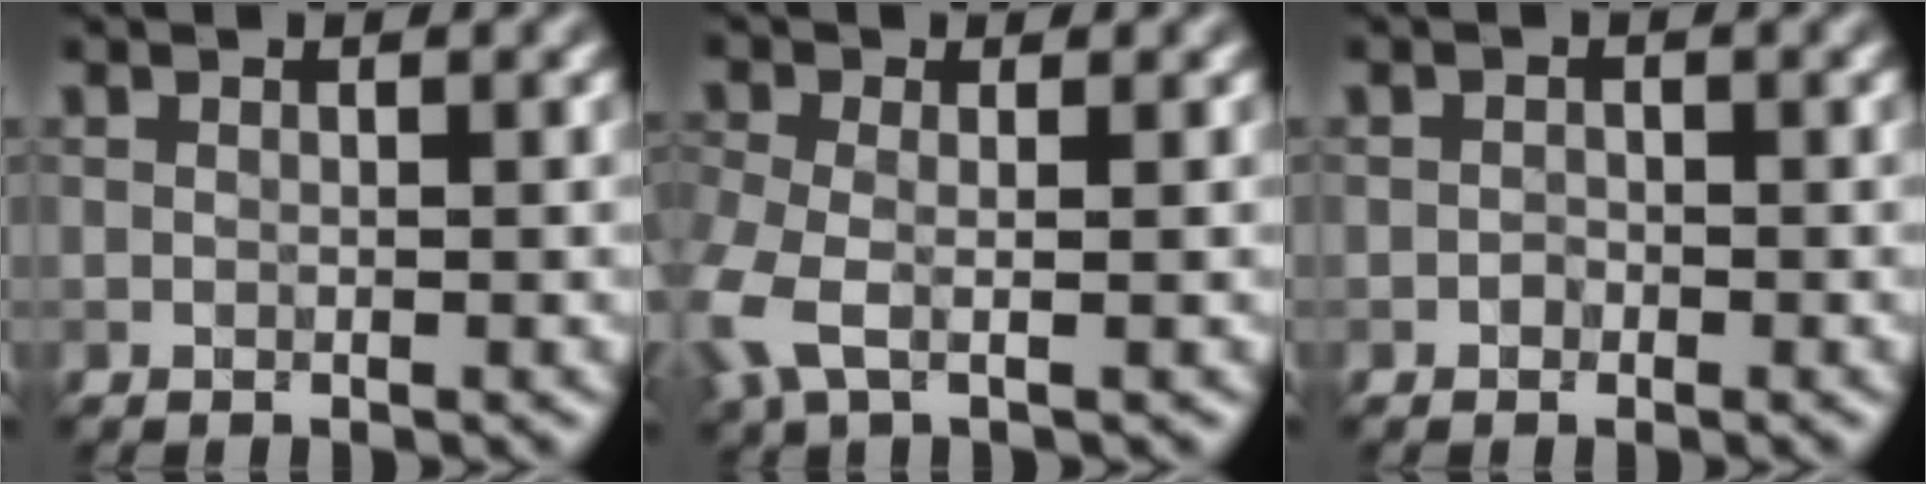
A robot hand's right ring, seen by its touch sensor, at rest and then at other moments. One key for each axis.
{"total": 3.1, "fx": -2.4, "fy": 0.6, "fz": 1.8, "tx": -0.094, "ty": -0.017, "tz": -0.011}
{"total": 2.3, "fx": -1.8, "fy": -0.7, "fz": -1.3, "tx": -0.009, "ty": -0.011, "tz": 0.007}